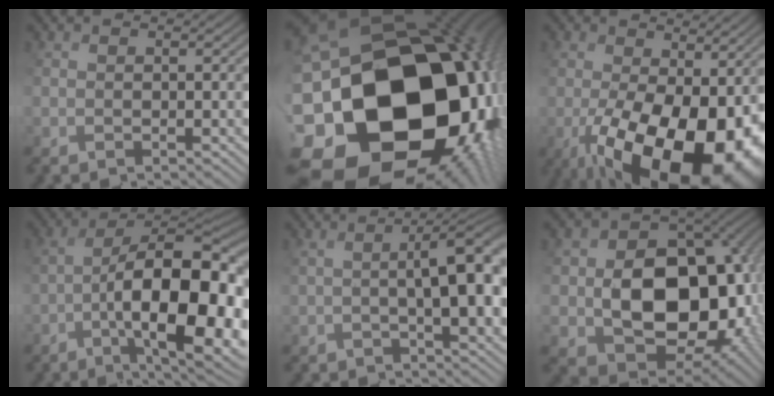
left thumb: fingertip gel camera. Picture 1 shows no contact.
{"total": 23.5, "force": [-4.6, 19.1, 12.8], "torque": [-0.262, -0.051, -0.087]}
{"total": 16.8, "force": [-5.4, 8.8, 13.3], "torque": [-0.238, -0.033, -0.061]}
{"total": 16.0, "force": [-5.8, 6.4, 13.5], "torque": [-0.195, 0.009, -0.079]}
{"total": 6.6, "force": [0.4, 1.8, 6.4], "torque": [-0.091, 0.010, 0.019]}
{"total": 17.2, "force": [-1.1, 13.7, 10.3], "torque": [-0.141, -0.037, 0.010]}